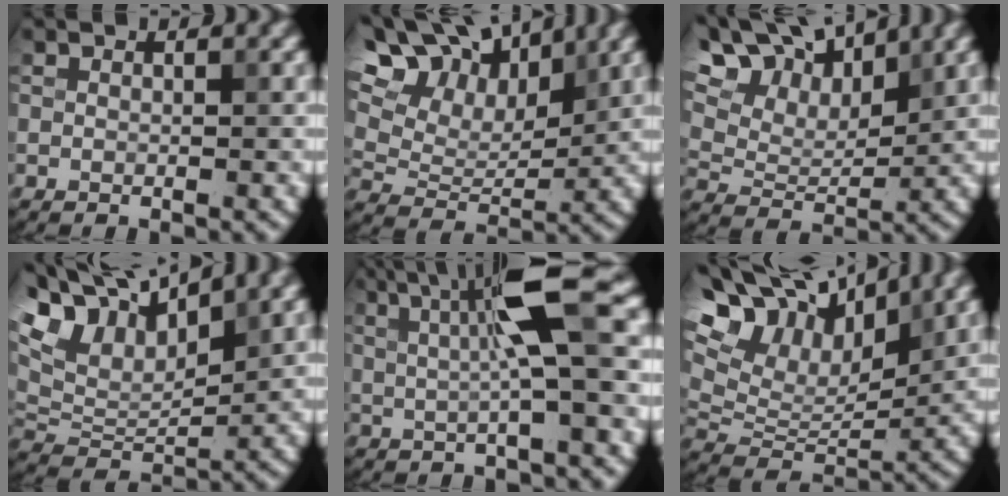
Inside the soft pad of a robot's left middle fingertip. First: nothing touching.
{"total": 13.2, "force": [7.0, 8.2, 7.6], "torque": [-0.158, 0.055, 0.104]}
{"total": 11.1, "force": [7.0, 5.9, 6.3], "torque": [-0.143, 0.043, 0.102]}
{"total": 8.7, "force": [4.9, 4.6, 5.5], "torque": [-0.116, 0.024, 0.091]}
{"total": 6.4, "force": [1.0, 0.9, 6.3], "torque": [-0.103, 0.014, 0.014]}
{"total": 13.5, "force": [7.7, 6.9, 8.7], "torque": [-0.183, 0.064, 0.120]}